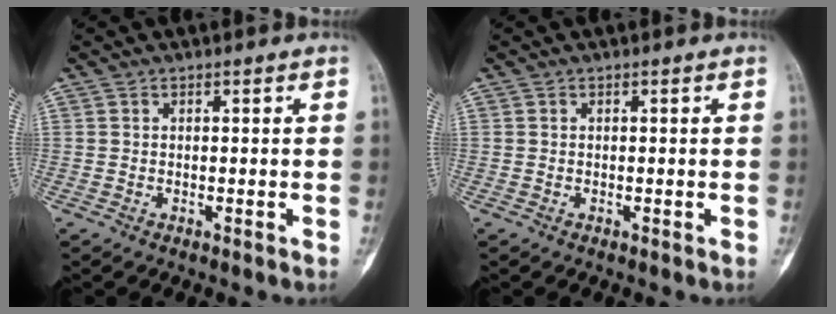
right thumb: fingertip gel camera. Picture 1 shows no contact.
{"total": 0.0}